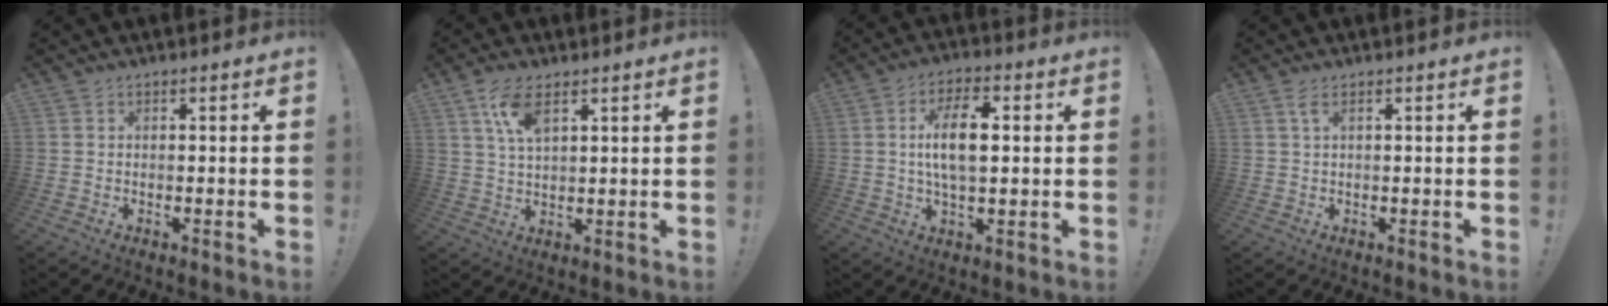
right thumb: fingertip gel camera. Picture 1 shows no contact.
{"total": 8.0, "force": [4.2, 3.2, 5.9], "torque": [-0.112, -0.015, 0.074]}
{"total": 10.7, "force": [1.6, 4.9, 9.4], "torque": [-0.170, 0.000, 0.022]}
{"total": 2.0, "force": [0.9, 0.3, 1.8], "torque": [-0.037, 0.002, 0.016]}